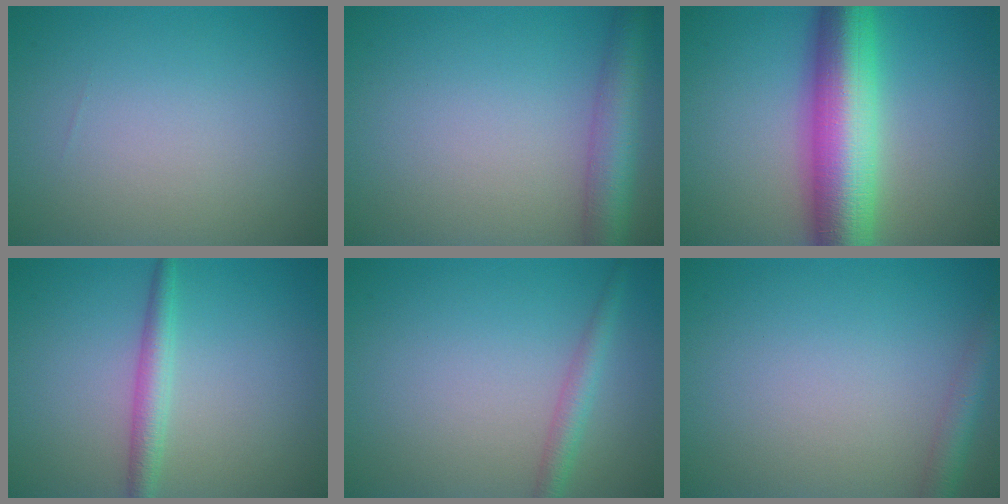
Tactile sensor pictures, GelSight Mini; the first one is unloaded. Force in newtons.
{"total": 4.9, "press": 4.9, "slide": 0.2}
{"total": 11.0, "press": 11.0, "slide": 0.0}
{"total": 2.4, "press": 2.4, "slide": 0.0}
{"total": 2.1, "press": 2.1, "slide": 0.1}
{"total": 2.4, "press": 2.4, "slide": 0.1}